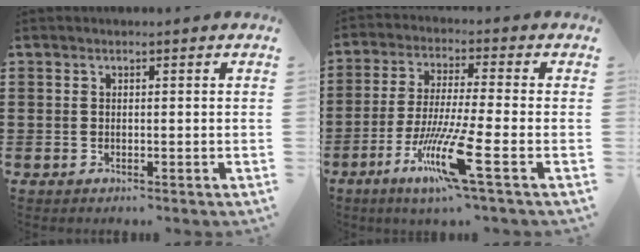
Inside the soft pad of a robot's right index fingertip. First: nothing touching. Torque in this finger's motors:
{"motor_torque": [2.06, -0.08, 0.48, 0.21]}